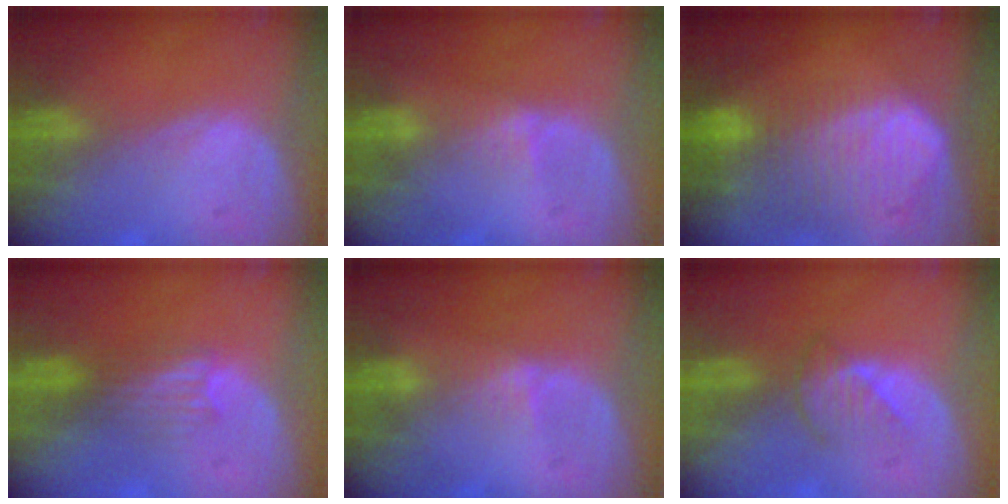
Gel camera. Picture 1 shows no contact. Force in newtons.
{"total": 1.8, "press": 1.5, "slide": 1.0}
{"total": 10.3, "press": 8.8, "slide": 5.2}
{"total": 3.3, "press": 2.9, "slide": 1.6}
{"total": 1.8, "press": 1.5, "slide": 1.0}
{"total": 3.0, "press": 2.9, "slide": 0.7}